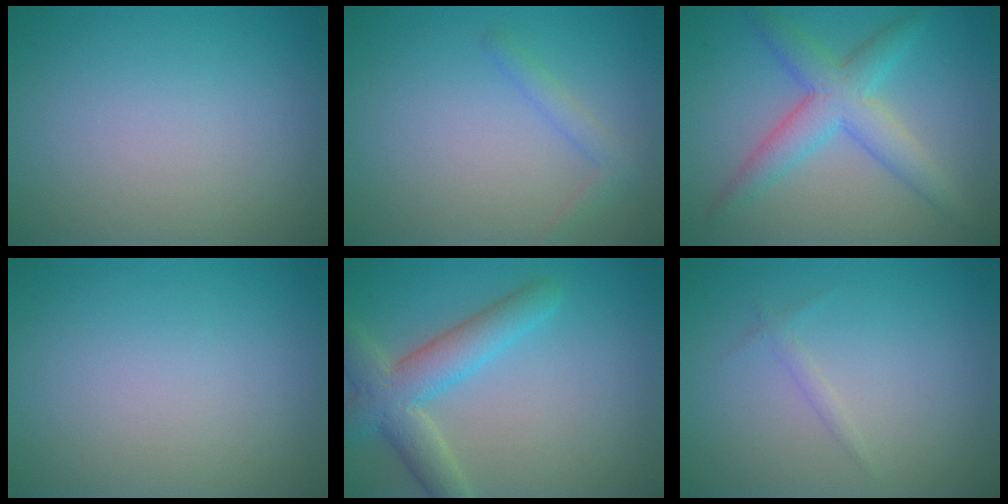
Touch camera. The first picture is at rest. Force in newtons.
{"total": 1.4, "press": 1.4, "slide": 0.1}
{"total": 4.8, "press": 4.8, "slide": 0.2}
{"total": 0.0}
{"total": 5.2, "press": 5.2, "slide": 0.3}
{"total": 0.8, "press": 0.8, "slide": 0.1}